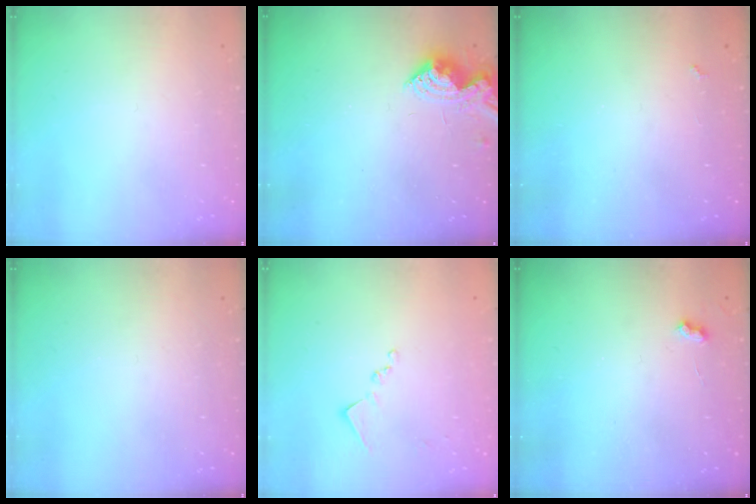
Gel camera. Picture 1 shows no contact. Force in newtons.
{"total": 8.9, "press": 8.9, "slide": 0.5}
{"total": 2.3, "press": 2.3, "slide": 0.4}
{"total": 0.0}
{"total": 9.0, "press": 8.9, "slide": 0.6}
{"total": 3.7, "press": 3.6, "slide": 0.4}